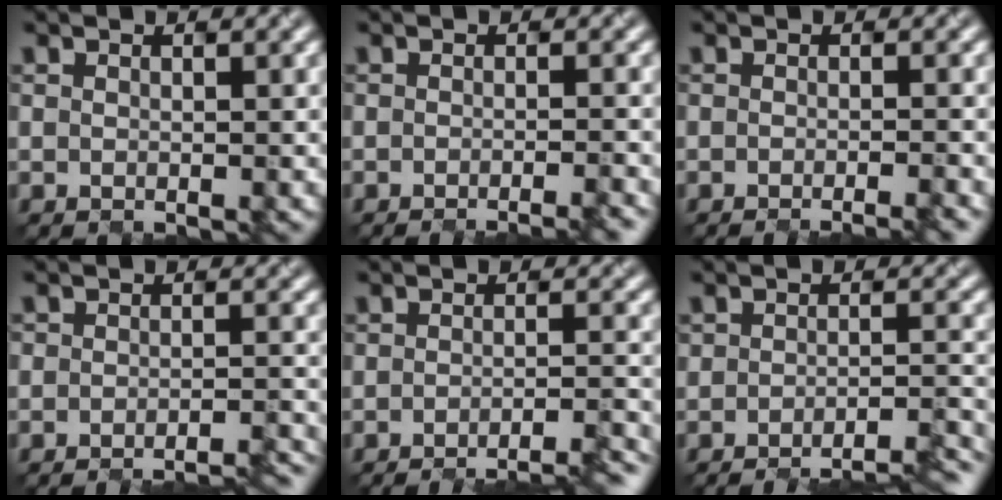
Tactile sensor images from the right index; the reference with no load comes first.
{"total": 3.5, "force": [-1.9, 1.0, 2.8], "torque": [-0.004, -0.001, -0.017]}
{"total": 3.2, "force": [-1.5, 1.0, 2.6], "torque": [-0.001, 0.000, -0.018]}
{"total": 5.0, "force": [-4.4, 0.9, 2.2], "torque": [-0.011, 0.011, -0.047]}
{"total": 6.5, "force": [-4.9, 1.4, 4.0], "torque": [-0.037, 0.003, -0.054]}
{"total": 7.3, "force": [-6.1, 1.5, 3.8], "torque": [-0.038, 0.007, -0.067]}